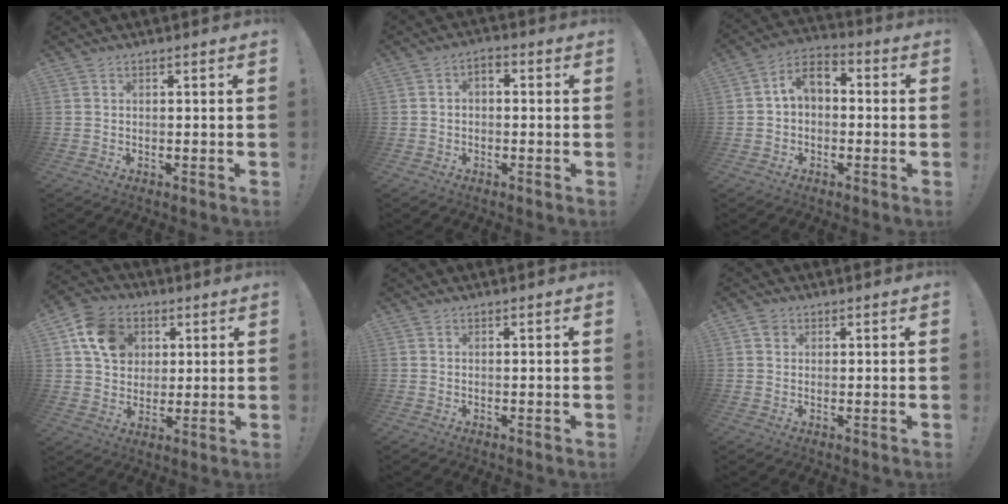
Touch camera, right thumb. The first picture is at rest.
{"total": 2.6, "force": [-1.4, 1.4, 1.6], "torque": [-0.024, 0.011, -0.027]}
{"total": 6.5, "force": [-0.1, 4.6, 4.6], "torque": [-0.077, 0.017, 0.004]}
{"total": 13.4, "force": [4.9, 10.9, 6.1], "torque": [-0.086, -0.010, 0.098]}
{"total": 0.0}
{"total": 1.8, "force": [0.8, 1.6, 0.4], "torque": [-0.006, 0.001, 0.015]}